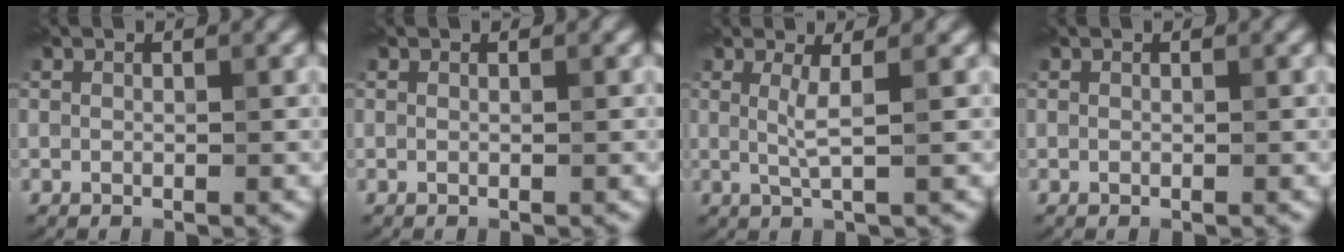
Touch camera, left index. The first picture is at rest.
{"total": 0.0}
{"total": 2.2, "force": [0.4, 0.4, 2.1], "torque": [-0.041, -0.005, 0.003]}
{"total": 0.0}